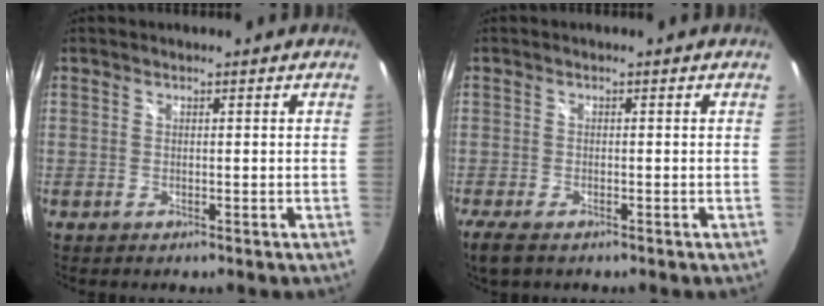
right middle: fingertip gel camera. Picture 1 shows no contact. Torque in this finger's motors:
{"motor_torque": [0.52, -0.57, 0.02, 0.05]}